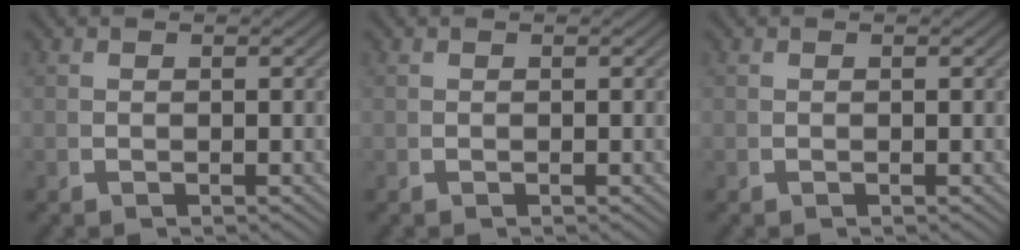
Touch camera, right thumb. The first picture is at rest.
{"total": 0.0}
{"total": 0.0}